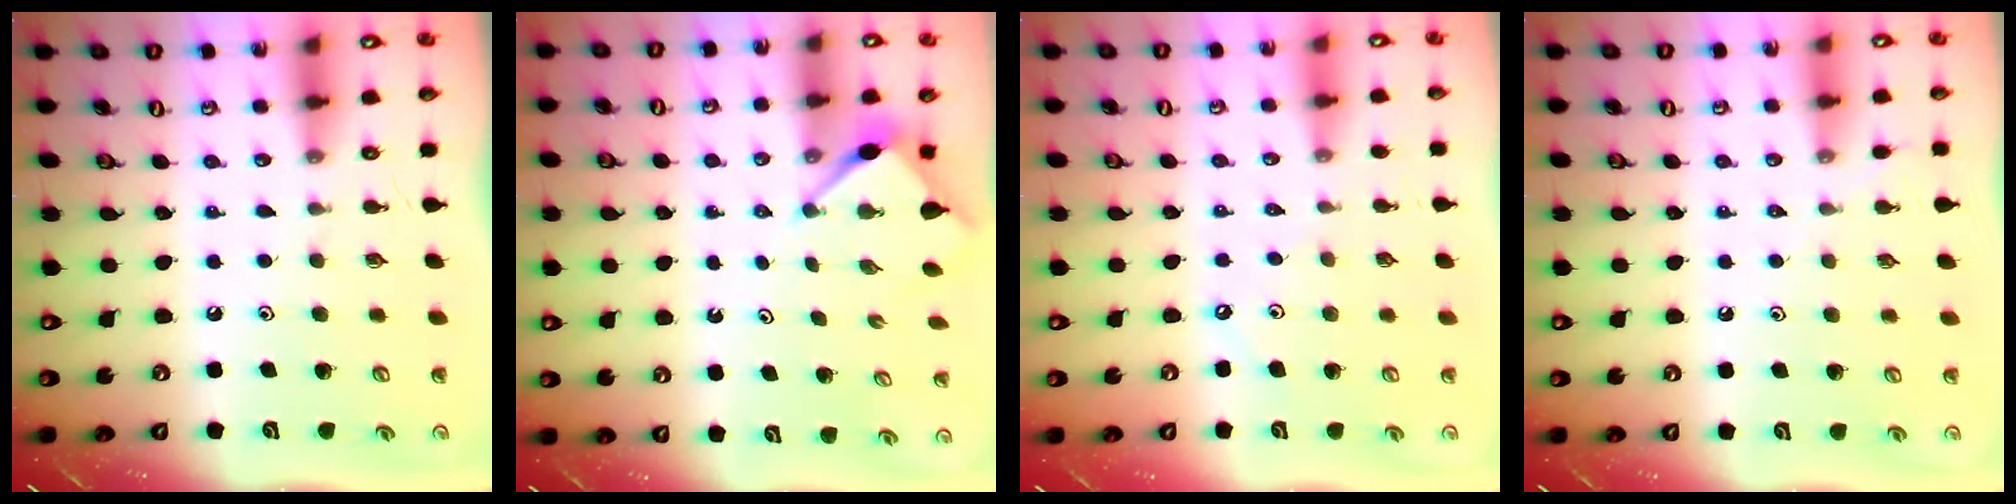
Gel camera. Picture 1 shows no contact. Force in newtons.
{"total": 3.5, "press": 3.5, "slide": 0.3}
{"total": 2.5, "press": 2.5, "slide": 0.5}
{"total": 2.1, "press": 2.1, "slide": 0.4}